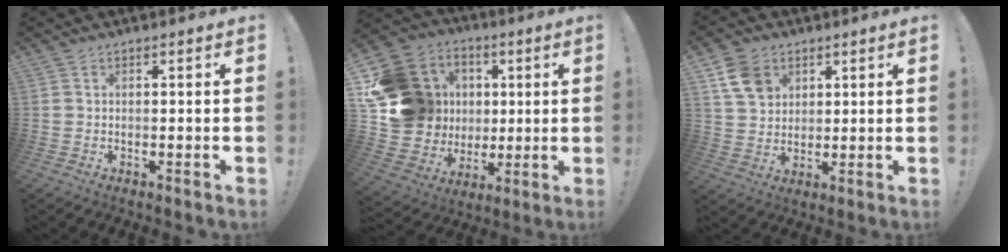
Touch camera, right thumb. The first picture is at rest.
{"total": 22.6, "force": [3.8, 20.0, 9.8], "torque": [-0.164, -0.011, 0.126]}
{"total": 9.7, "force": [4.9, 7.3, 4.2], "torque": [-0.060, -0.018, 0.098]}